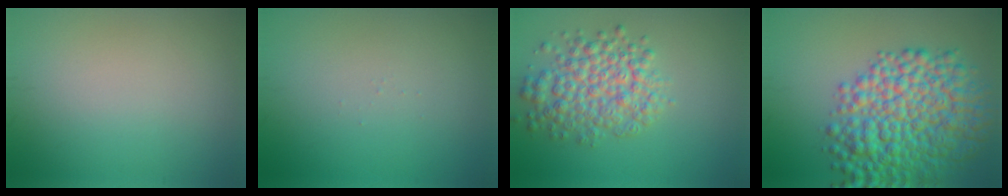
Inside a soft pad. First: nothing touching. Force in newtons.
{"total": 0.0}
{"total": 5.4, "press": 5.4, "slide": 0.1}
{"total": 10.5, "press": 10.5, "slide": 0.0}